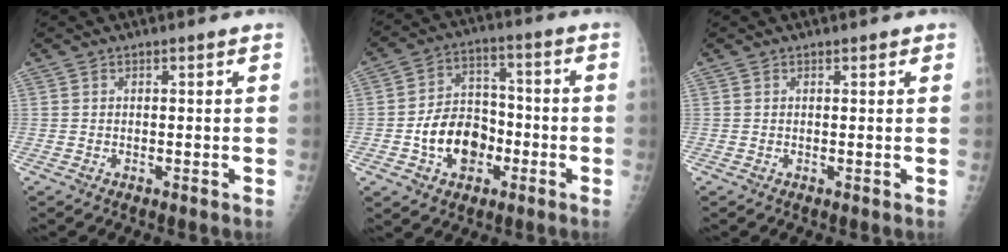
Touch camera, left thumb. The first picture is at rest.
{"total": 11.8, "force": [-3.6, 8.7, 7.1], "torque": [-0.083, 0.034, -0.063]}
{"total": 0.7, "force": [0.5, 0.4, 0.3], "torque": [-0.001, -0.002, 0.004]}